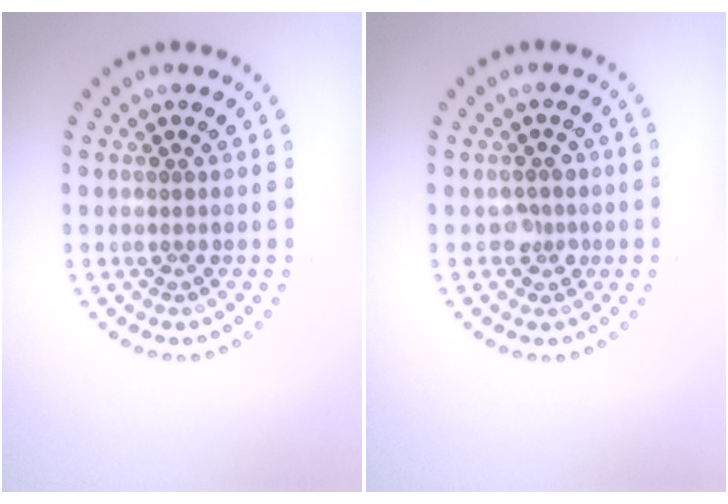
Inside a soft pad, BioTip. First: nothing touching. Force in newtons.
{"total": 1.7, "press": 1.4, "slide": 0.9}